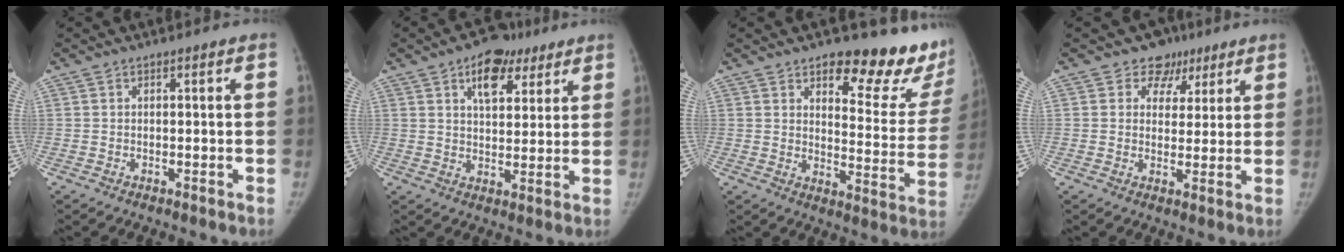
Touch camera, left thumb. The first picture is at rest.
{"total": 9.9, "force": [5.3, 5.8, 6.0], "torque": [-0.061, -0.016, 0.078]}
{"total": 18.7, "force": [13.7, 6.9, 10.7], "torque": [-0.082, -0.106, 0.166]}
{"total": 6.1, "force": [3.8, 4.8, 0.5], "torque": [0.029, -0.014, 0.053]}